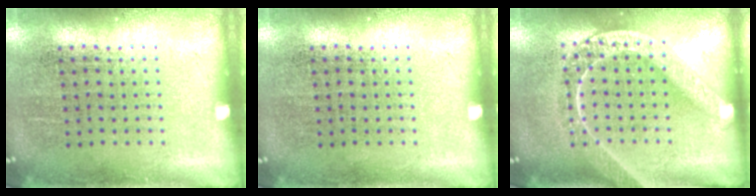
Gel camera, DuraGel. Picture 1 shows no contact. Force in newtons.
{"total": 0.0}
{"total": 1.8, "press": 1.7, "slide": 0.6}